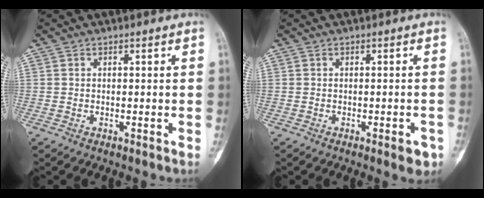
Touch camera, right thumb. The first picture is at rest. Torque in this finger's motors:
{"motor_torque": [0.36, 0.10, 0.31, -0.33, 0.10]}